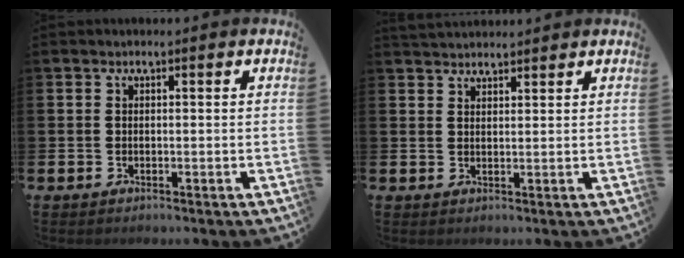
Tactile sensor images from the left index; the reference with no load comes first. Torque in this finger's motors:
{"motor_torque": [-0.02, -0.14, 0.04, 0.08]}